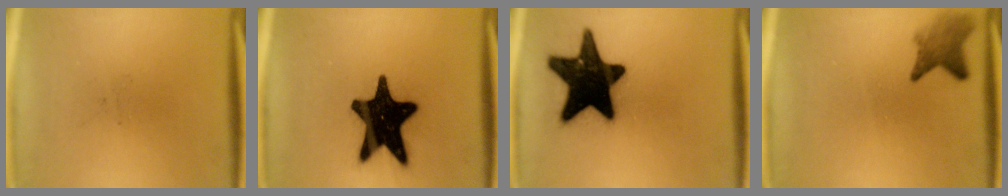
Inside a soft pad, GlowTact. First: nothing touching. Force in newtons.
{"total": 19.8}
{"total": 19.8}
{"total": 3.4}